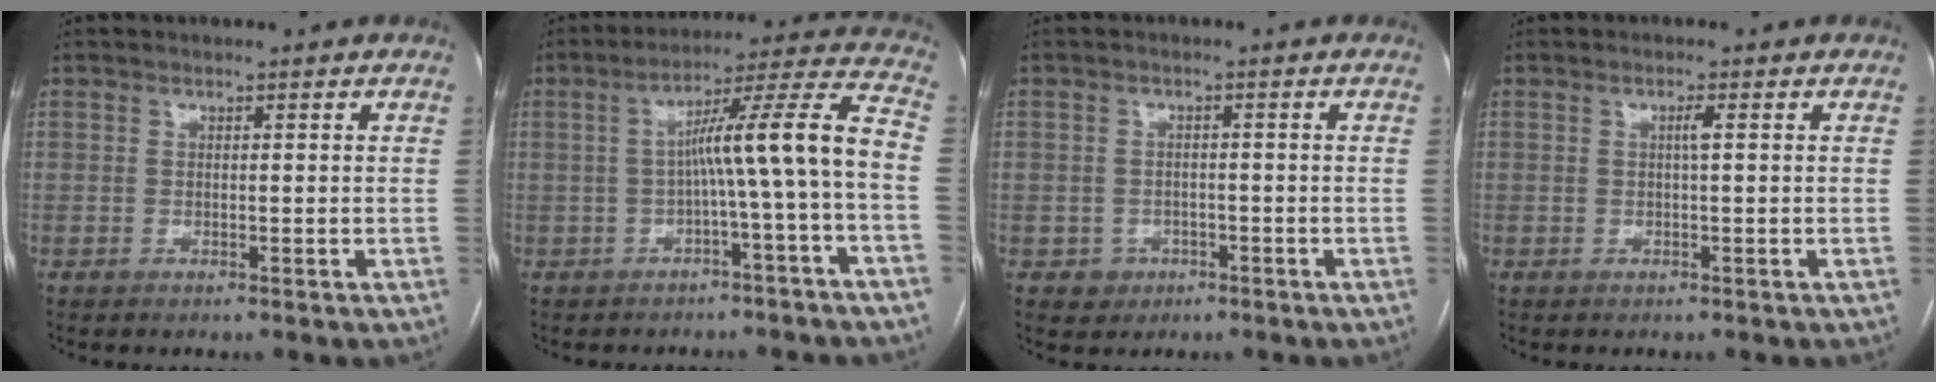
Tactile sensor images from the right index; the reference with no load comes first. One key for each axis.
{"total": 11.3, "fx": -2.0, "fy": -1.2, "fz": 11.1, "tx": -0.160, "ty": 0.034, "tz": -0.030}
{"total": 3.0, "fx": -1.3, "fy": 2.7, "fz": 0.3, "tx": 0.003, "ty": 0.012, "tz": -0.014}
{"total": 1.3, "fx": 0.2, "fy": -0.1, "fz": 1.2, "tx": -0.022, "ty": 0.002, "tz": 0.003}